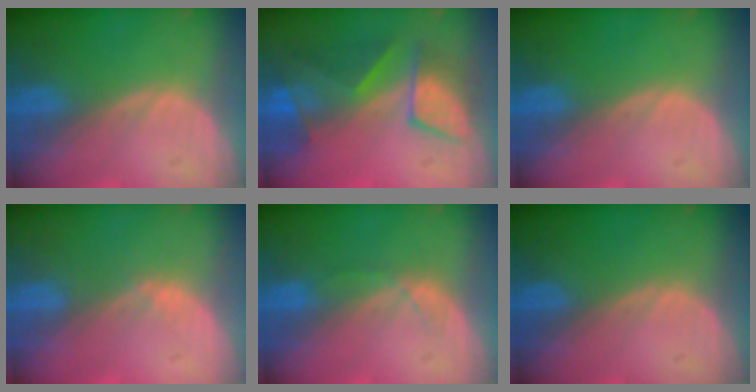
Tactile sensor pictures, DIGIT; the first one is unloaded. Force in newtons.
{"total": 8.3, "press": 7.9, "slide": 2.5}
{"total": 0.0}
{"total": 1.0, "press": 0.8, "slide": 0.6}
{"total": 1.4, "press": 1.3, "slide": 0.3}
{"total": 0.0}